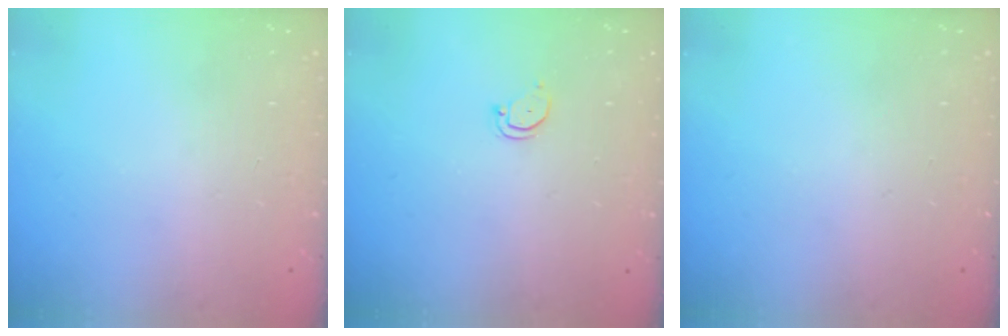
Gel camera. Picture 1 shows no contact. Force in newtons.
{"total": 2.4, "press": 2.4, "slide": 0.2}
{"total": 0.0}